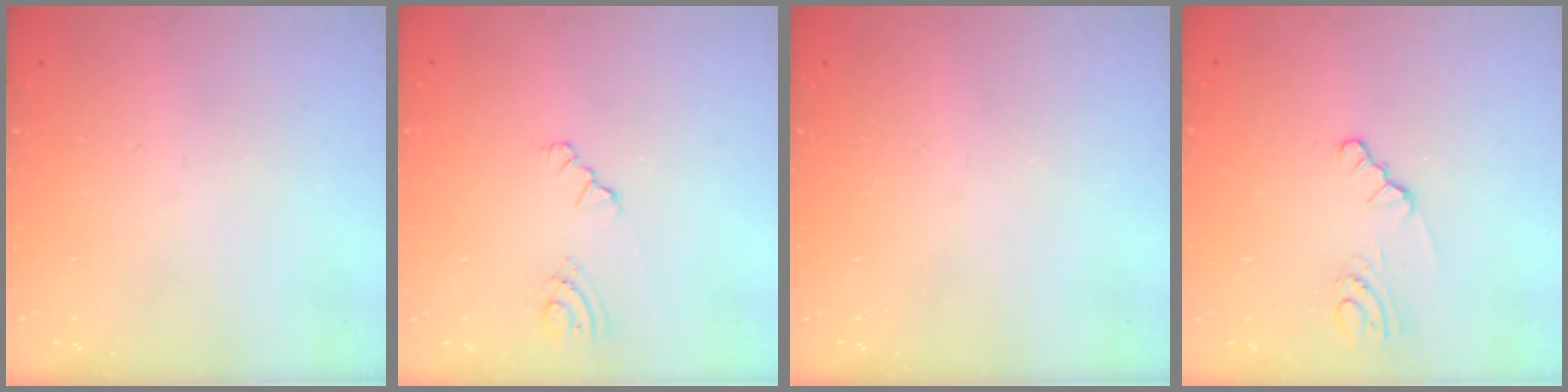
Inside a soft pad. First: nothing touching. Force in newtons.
{"total": 3.8, "press": 3.7, "slide": 0.6}
{"total": 0.0}
{"total": 2.2, "press": 2.2, "slide": 0.3}